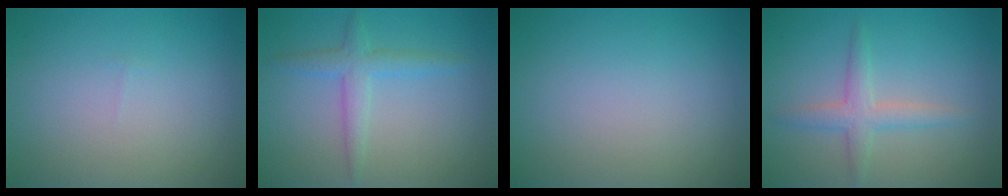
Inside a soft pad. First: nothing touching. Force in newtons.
{"total": 2.5, "press": 2.5, "slide": 0.1}
{"total": 0.0}
{"total": 2.5, "press": 2.5, "slide": 0.1}